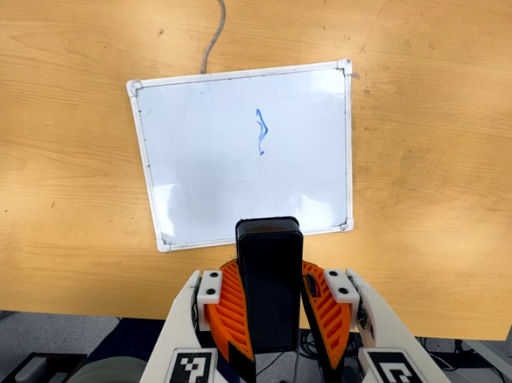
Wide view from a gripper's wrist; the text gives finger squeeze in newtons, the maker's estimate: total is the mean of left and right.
{"total": 9.7, "left": 10.0, "right": 9.3}